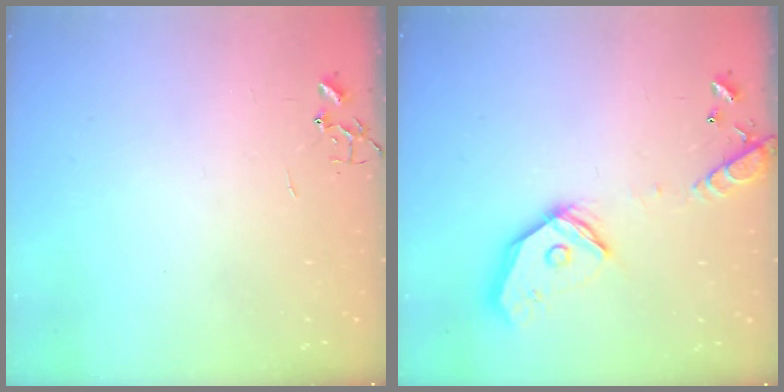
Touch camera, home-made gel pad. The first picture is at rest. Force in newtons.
{"total": 17.6, "press": 17.4, "slide": 2.7}